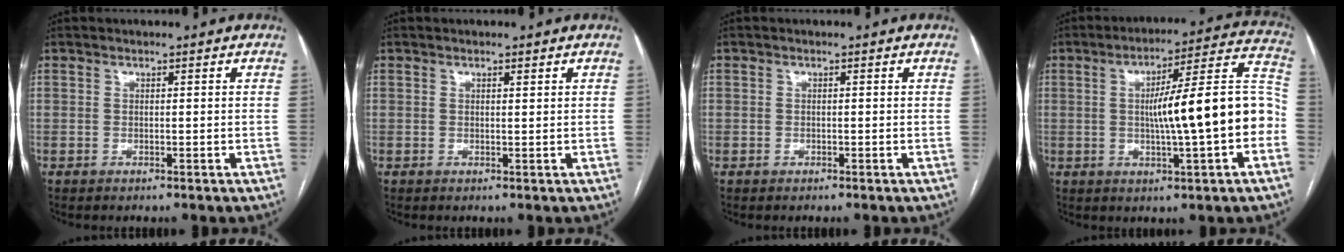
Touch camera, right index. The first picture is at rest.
{"total": 0.7, "force": [0.4, 0.1, 0.5], "torque": [-0.010, -0.001, 0.005]}
{"total": 2.2, "force": [-1.0, 1.9, 0.5], "torque": [-0.003, 0.008, -0.018]}
{"total": 16.3, "force": [-1.8, 1.2, 16.2], "torque": [-0.233, 0.032, -0.028]}